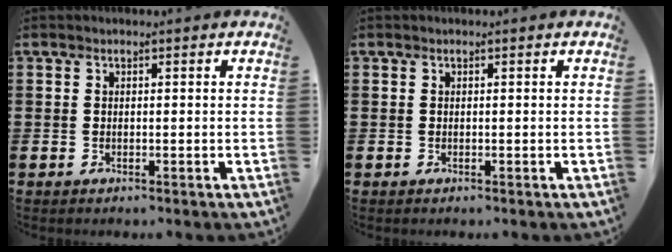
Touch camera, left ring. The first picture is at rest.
{"total": 0.0}